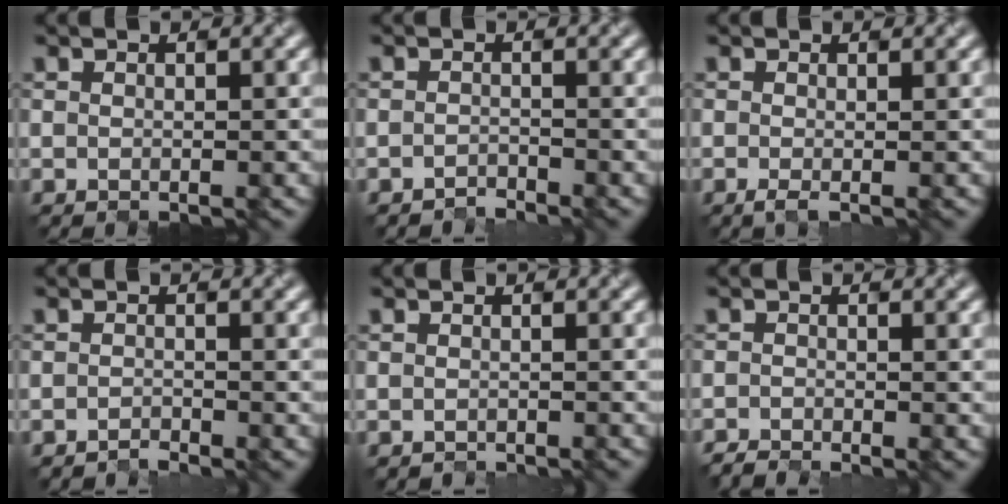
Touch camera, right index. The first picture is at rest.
{"total": 1.2, "force": [-1.0, -0.2, -0.7], "torque": [0.009, 0.000, -0.023]}
{"total": 0.7, "force": [-0.2, 0.1, 0.6], "torque": [-0.011, -0.002, -0.006]}
{"total": 0.9, "force": [-0.8, -0.2, -0.4], "torque": [0.003, -0.003, -0.020]}
{"total": 0.0}
{"total": 1.2, "force": [-1.1, -0.1, 0.1], "torque": [0.005, -0.006, -0.027]}